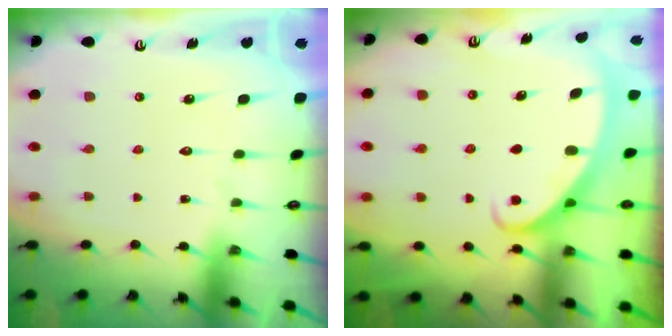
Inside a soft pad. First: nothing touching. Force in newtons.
{"total": 2.6, "press": 2.6, "slide": 0.4}